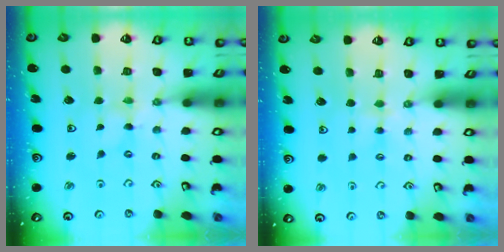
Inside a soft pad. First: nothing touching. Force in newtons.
{"total": 2.4, "press": 2.3, "slide": 0.4}